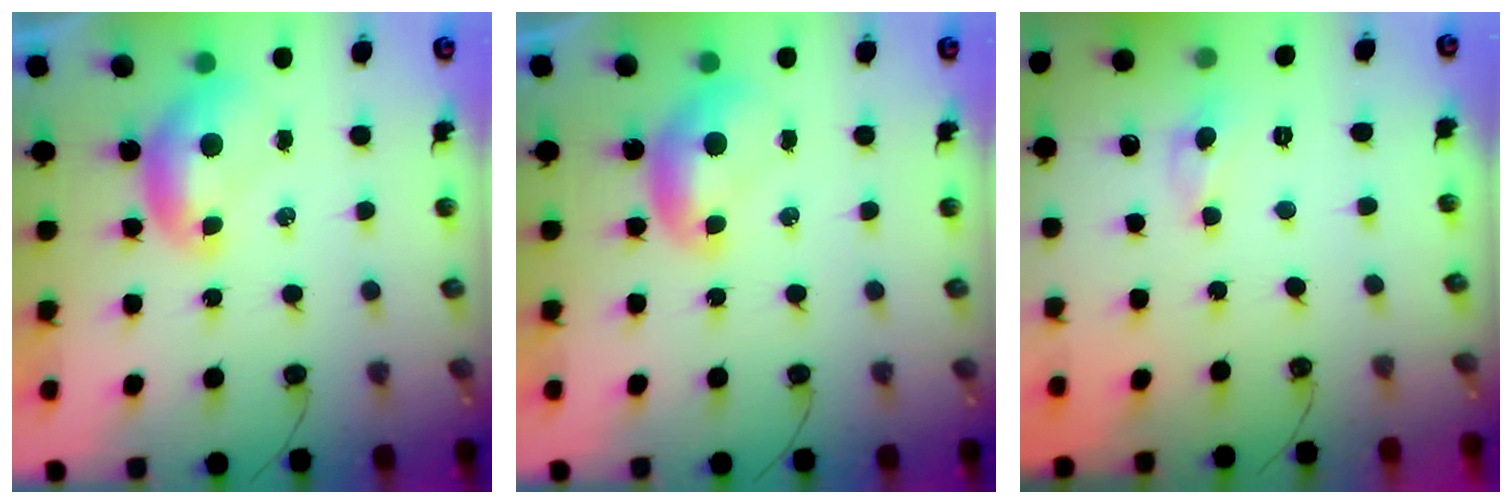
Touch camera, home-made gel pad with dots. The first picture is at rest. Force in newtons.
{"total": 0.0}
{"total": 0.0}